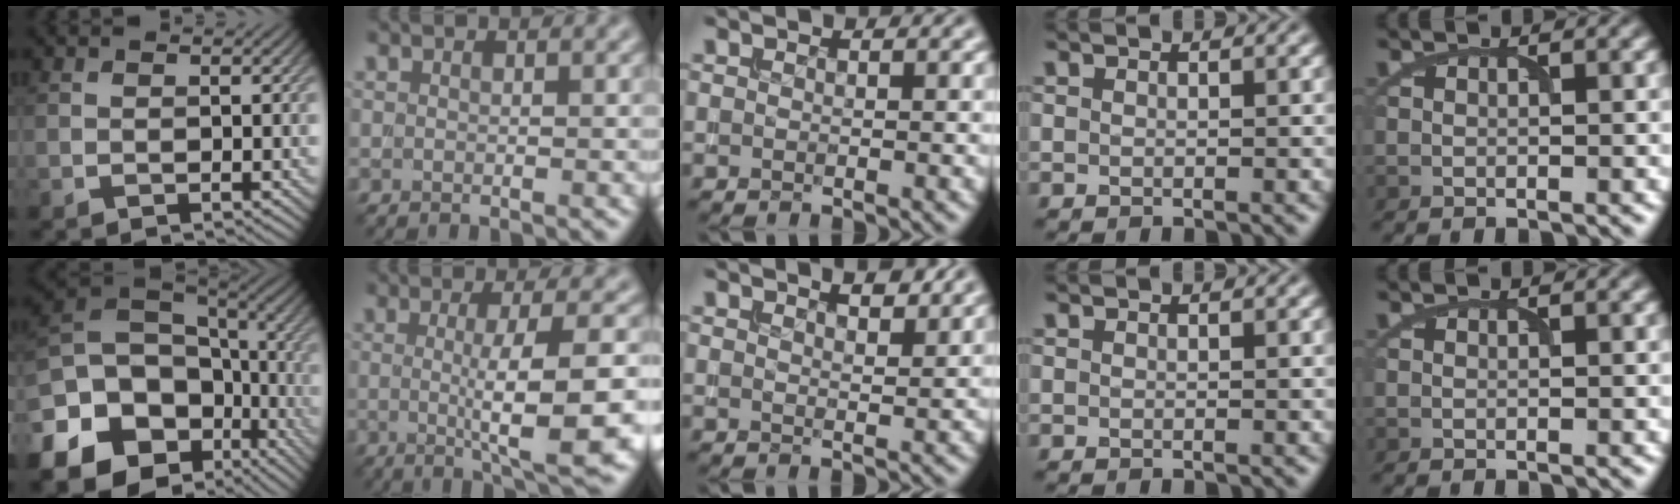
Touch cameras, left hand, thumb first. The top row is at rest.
{"thumb": {"total": 20.1, "force": [-6.9, 15.3, 11.2], "torque": [-0.266, -0.024, -0.085]}, "index": {"total": 9.0, "force": [-0.9, 1.9, 8.7], "torque": [-0.116, -0.012, -0.009]}, "middle": {"total": 1.9, "force": [1.6, 0.3, 1.0], "torque": [-0.014, 0.000, 0.026]}}